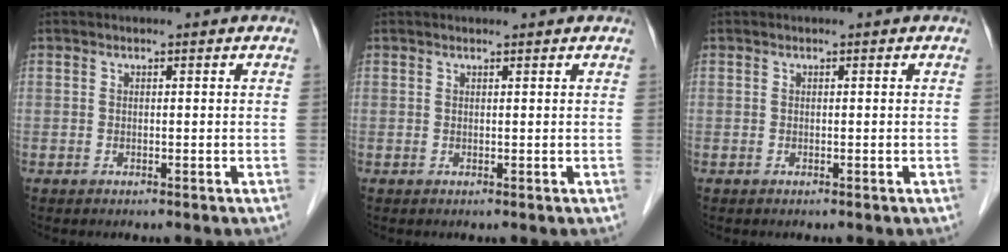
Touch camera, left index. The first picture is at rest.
{"total": 1.5, "force": [1.4, 0.1, 0.5], "torque": [-0.011, 0.014, 0.021]}
{"total": 0.0}